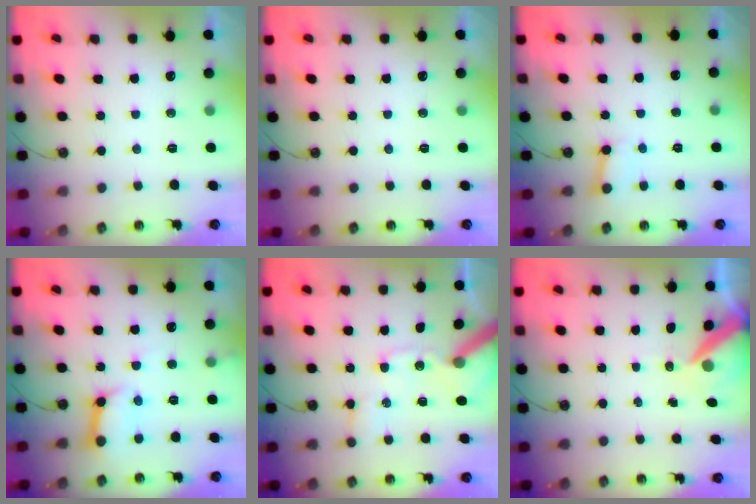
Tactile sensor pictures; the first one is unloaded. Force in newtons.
{"total": 0.0}
{"total": 3.0, "press": 3.0, "slide": 0.3}
{"total": 9.8, "press": 9.7, "slide": 1.1}
{"total": 12.4, "press": 12.3, "slide": 1.8}
{"total": 8.5, "press": 8.4, "slide": 1.2}